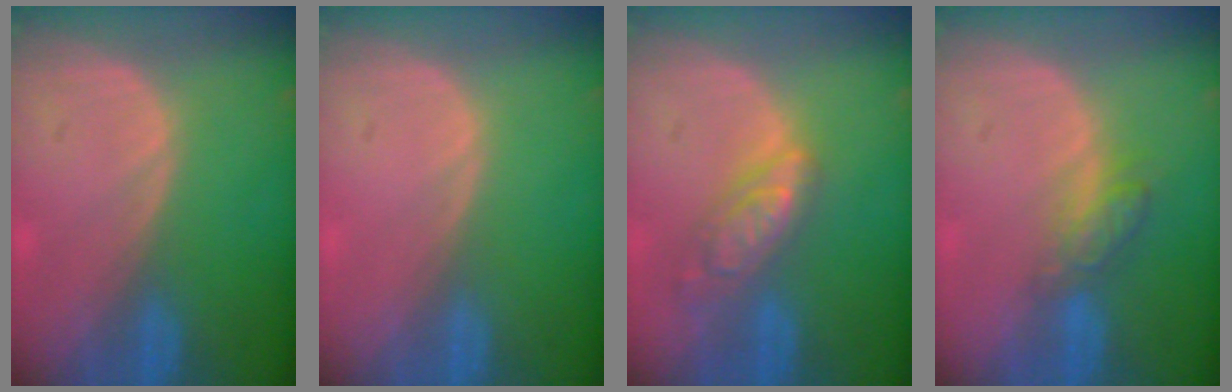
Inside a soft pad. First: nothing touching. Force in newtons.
{"total": 0.0}
{"total": 6.2, "press": 5.4, "slide": 3.0}
{"total": 4.7, "press": 4.2, "slide": 2.1}